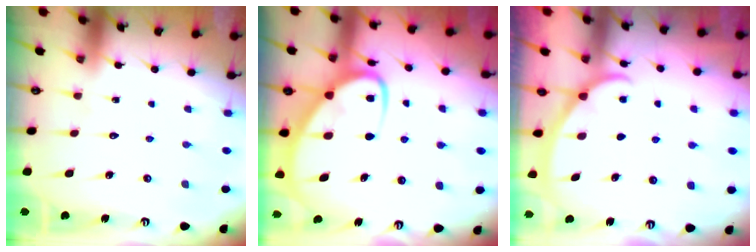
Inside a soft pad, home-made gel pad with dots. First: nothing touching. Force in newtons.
{"total": 9.7, "press": 9.6, "slide": 1.1}
{"total": 1.4, "press": 1.4, "slide": 0.2}